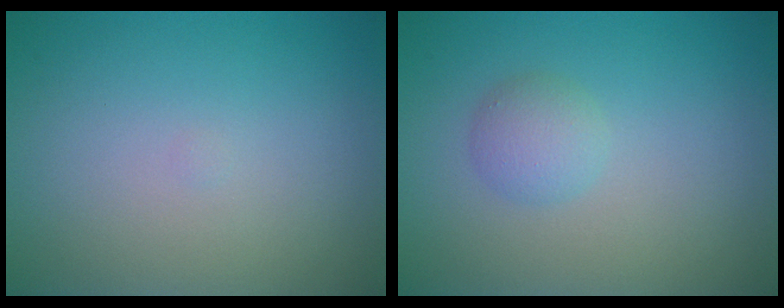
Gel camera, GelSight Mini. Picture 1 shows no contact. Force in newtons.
{"total": 1.8, "press": 1.8, "slide": 0.1}